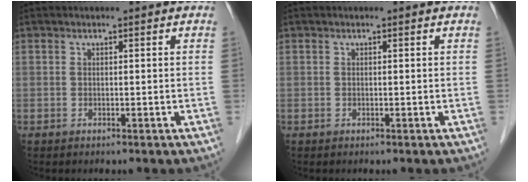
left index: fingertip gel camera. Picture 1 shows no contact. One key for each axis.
{"total": 0.0}